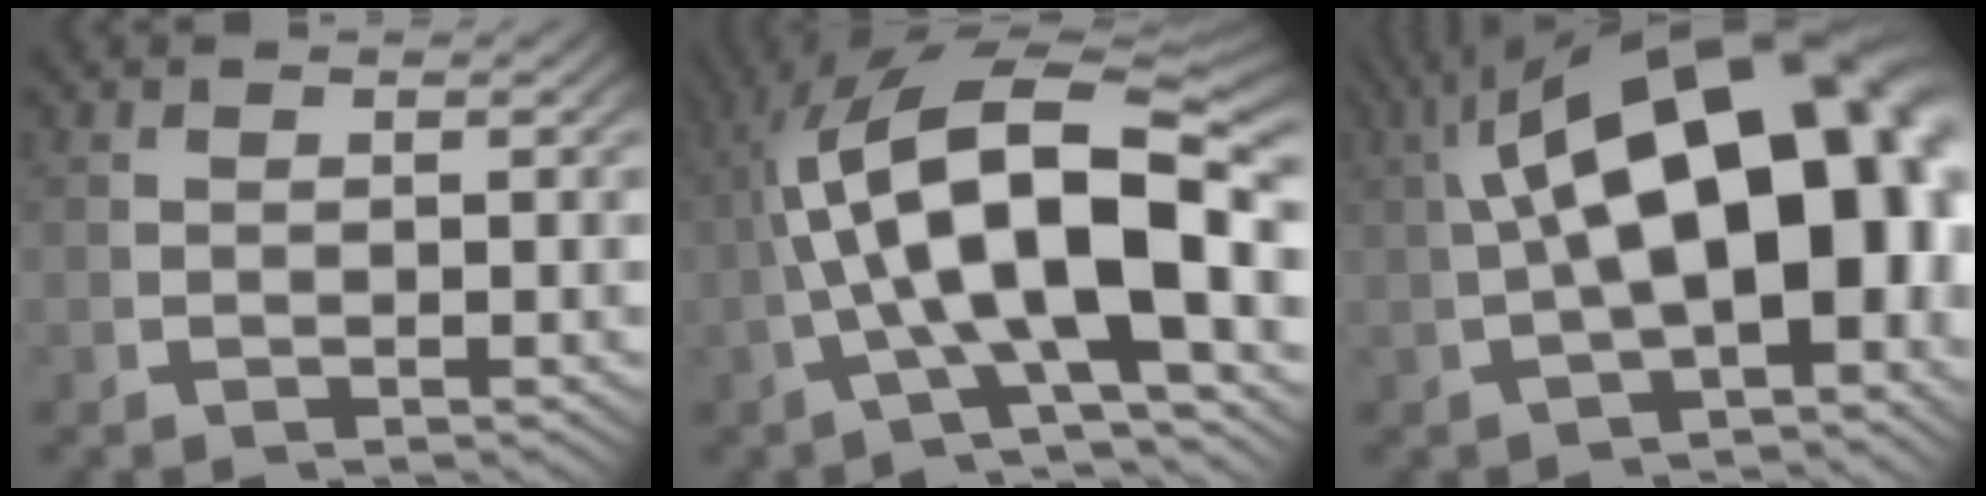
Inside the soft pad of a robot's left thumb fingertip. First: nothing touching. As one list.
[{"total": 16.6, "force": [0.1, 8.5, 14.3], "torque": [-0.252, -0.028, 0.014]}, {"total": 20.1, "force": [0.8, 10.3, 17.3], "torque": [-0.257, -0.037, 0.037]}]